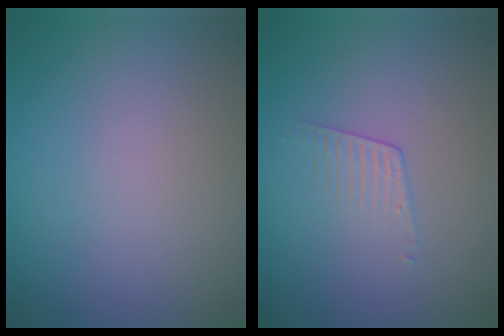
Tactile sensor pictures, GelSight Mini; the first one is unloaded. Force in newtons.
{"total": 1.1, "press": 0.4, "slide": 1.1}